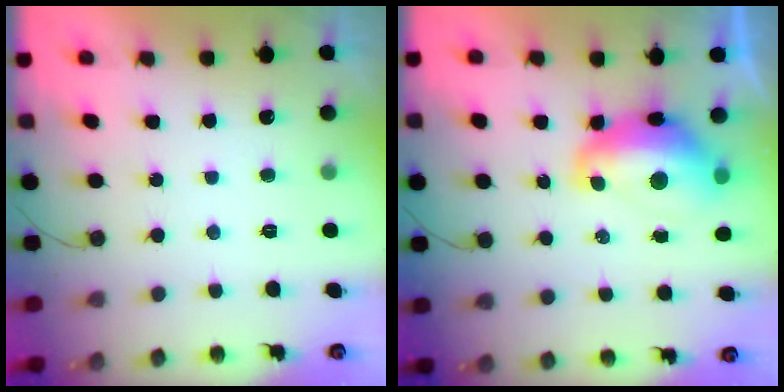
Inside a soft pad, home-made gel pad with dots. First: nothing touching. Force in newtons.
{"total": 13.3, "press": 13.2, "slide": 1.3}